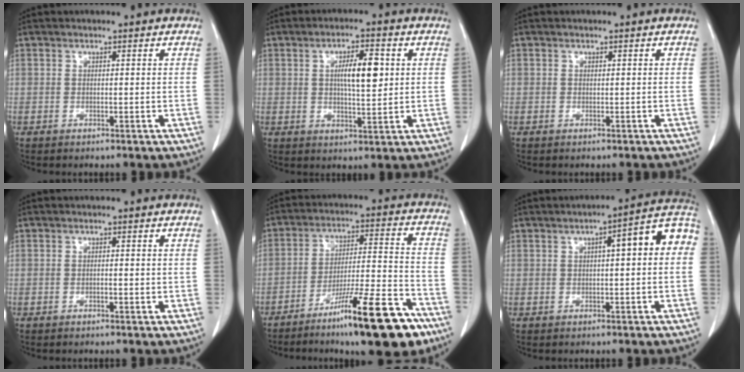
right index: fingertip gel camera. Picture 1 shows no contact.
{"total": 6.8, "force": [1.3, 1.8, 6.4], "torque": [-0.109, 0.005, 0.025]}
{"total": 0.6, "force": [-0.3, 0.5, -0.1], "torque": [0.003, 0.007, -0.005]}
{"total": 0.8, "force": [-0.2, 0.2, 0.8], "torque": [-0.012, 0.001, -0.001]}
{"total": 17.4, "force": [-11.5, 1.8, 13.0], "torque": [-0.184, 0.002, -0.185]}
{"total": 8.5, "force": [1.2, 1.6, 8.3], "torque": [-0.108, 0.034, 0.010]}